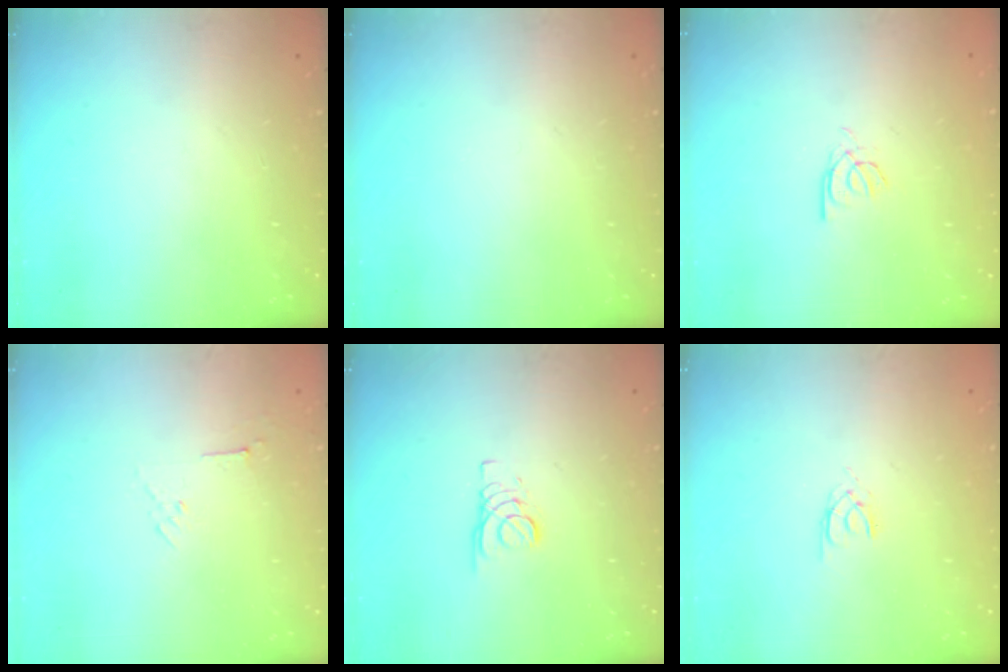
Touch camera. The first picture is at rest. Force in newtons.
{"total": 0.0}
{"total": 2.2, "press": 2.2, "slide": 0.2}
{"total": 3.0, "press": 3.0, "slide": 0.7}
{"total": 1.8, "press": 1.8, "slide": 0.2}
{"total": 1.3, "press": 1.2, "slide": 0.3}